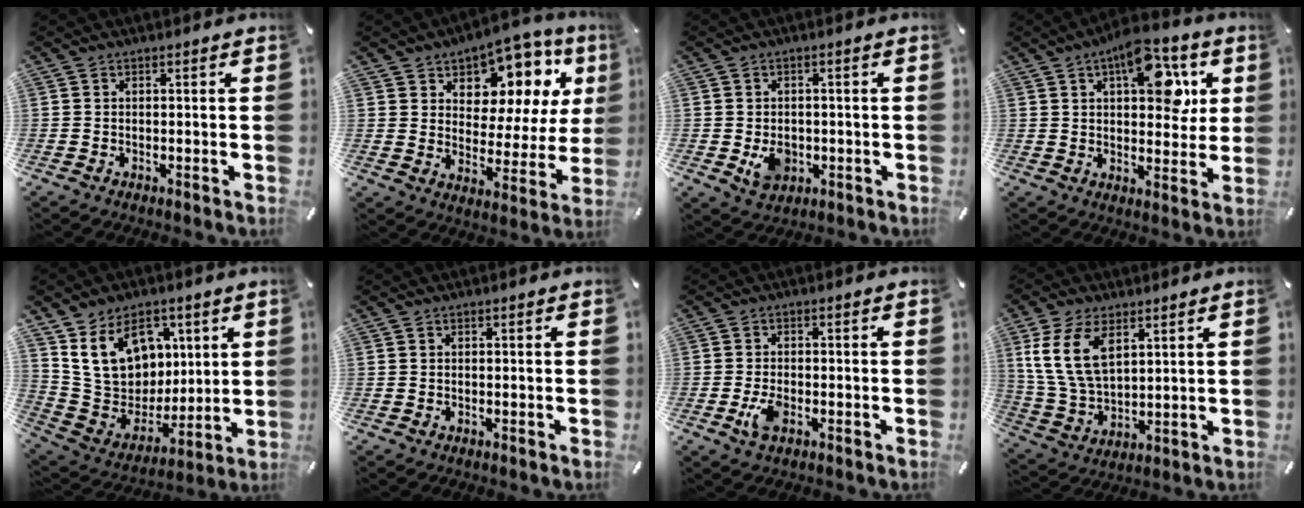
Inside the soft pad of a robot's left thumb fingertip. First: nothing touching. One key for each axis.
{"total": 10.4, "fx": 6.8, "fy": 7.2, "fz": 3.2, "tx": -0.044, "ty": -0.071, "tz": 0.122}
{"total": 5.8, "fx": -1.0, "fy": 4.8, "fz": 3.1, "tx": -0.040, "ty": -0.003, "tz": -0.018}
{"total": 14.2, "fx": 6.3, "fy": 7.4, "fz": 10.3, "tx": -0.128, "ty": -0.024, "tz": 0.102}
{"total": 17.3, "fx": 7.7, "fy": 13.4, "fz": 7.8, "tx": -0.140, "ty": -0.029, "tz": 0.157}
{"total": 0.0}
{"total": 4.0, "fx": -1.4, "fy": 2.3, "fz": 3.0, "tx": -0.070, "ty": 0.000, "tz": -0.028}
{"total": 11.9, "fx": 5.4, "fy": 7.3, "fz": 7.7, "tx": -0.205, "ty": -0.014, "tz": 0.097}